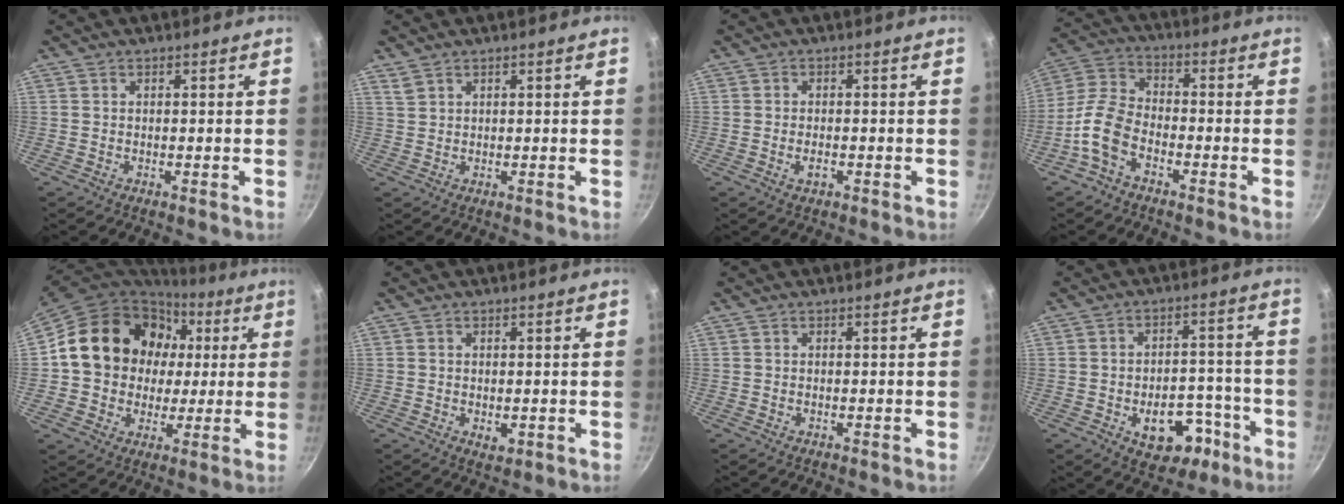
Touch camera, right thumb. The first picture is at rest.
{"total": 1.6, "force": [1.3, 0.7, 0.6], "torque": [-0.010, 0.000, 0.030]}
{"total": 2.2, "force": [-0.8, 1.2, 1.7], "torque": [-0.031, 0.004, -0.016]}
{"total": 9.0, "force": [-4.5, 5.1, 5.9], "torque": [-0.122, 0.037, -0.102]}
{"total": 20.2, "force": [3.8, 17.1, 10.1], "torque": [-0.144, 0.027, 0.065]}
{"total": 2.2, "force": [-0.3, 1.6, 1.4], "torque": [-0.023, -0.004, -0.002]}
{"total": 0.0}
{"total": 12.0, "force": [-5.2, 7.8, 7.4], "torque": [-0.058, 0.042, -0.060]}